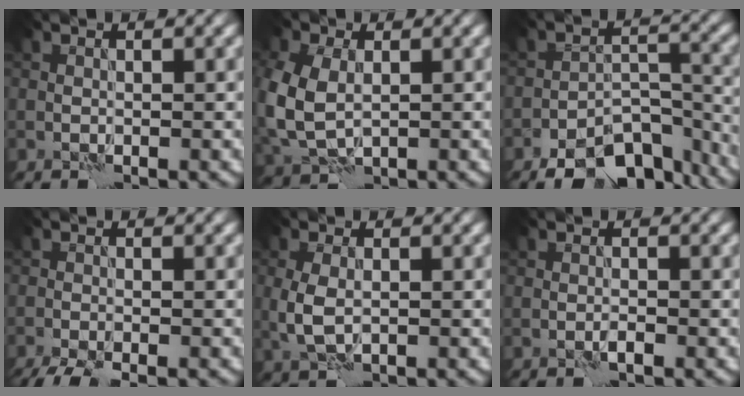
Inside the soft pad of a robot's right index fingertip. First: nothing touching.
{"total": 7.3, "force": [-0.2, 5.2, 5.2], "torque": [-0.151, -0.005, 0.003]}
{"total": 9.5, "force": [-7.0, 4.1, 5.0], "torque": [-0.067, -0.003, -0.114]}
{"total": 3.8, "force": [-3.0, 0.5, 2.2], "torque": [-0.040, -0.010, -0.060]}
{"total": 2.9, "force": [-0.1, 1.8, 2.3], "torque": [-0.061, -0.004, -0.001]}
{"total": 0.7, "force": [-0.5, 0.0, 0.5], "torque": [-0.010, 0.003, -0.011]}